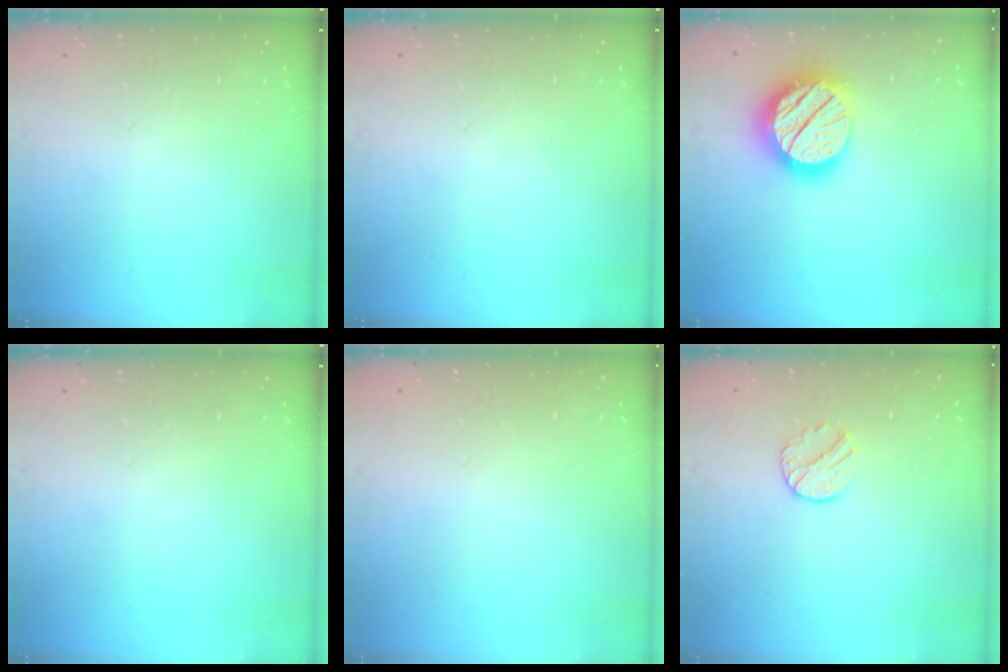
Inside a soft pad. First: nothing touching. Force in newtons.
{"total": 0.0}
{"total": 19.3, "press": 19.3, "slide": 1.5}
{"total": 0.0}
{"total": 0.5, "press": 0.5, "slide": 0.1}
{"total": 7.0, "press": 6.9, "slide": 0.7}